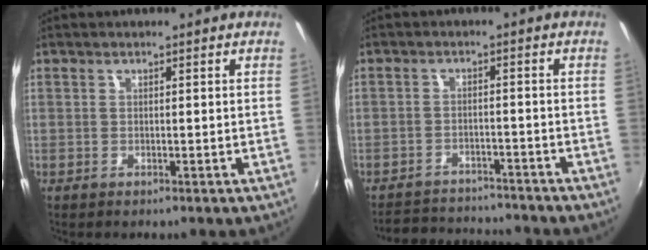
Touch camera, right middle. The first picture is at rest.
{"total": 11.2, "force": [-10.6, 1.9, 3.0], "torque": [-0.078, 0.004, -0.154]}